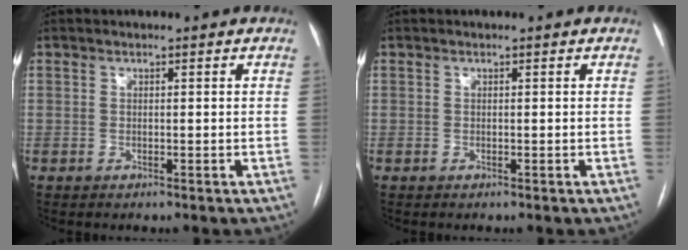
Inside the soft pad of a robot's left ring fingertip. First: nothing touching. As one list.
[{"total": 0.0}]